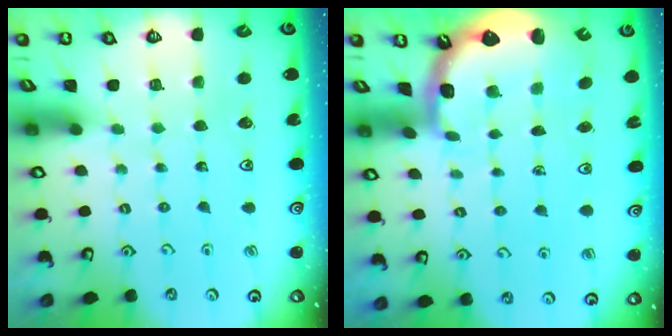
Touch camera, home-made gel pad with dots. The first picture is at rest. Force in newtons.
{"total": 2.5, "press": 1.2, "slide": 2.2}